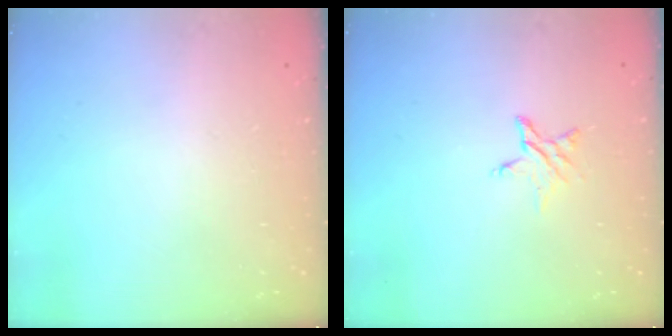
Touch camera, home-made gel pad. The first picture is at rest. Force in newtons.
{"total": 3.9, "press": 3.9, "slide": 0.4}